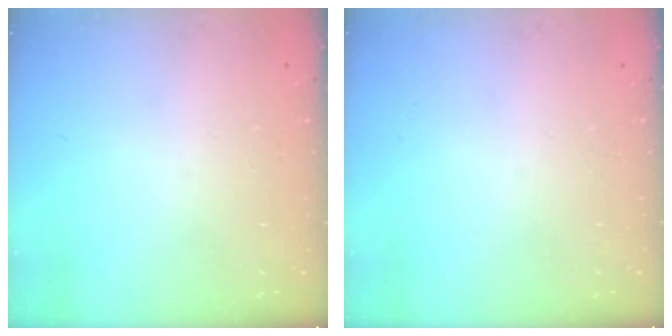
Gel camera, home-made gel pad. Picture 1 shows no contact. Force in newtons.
{"total": 0.0}